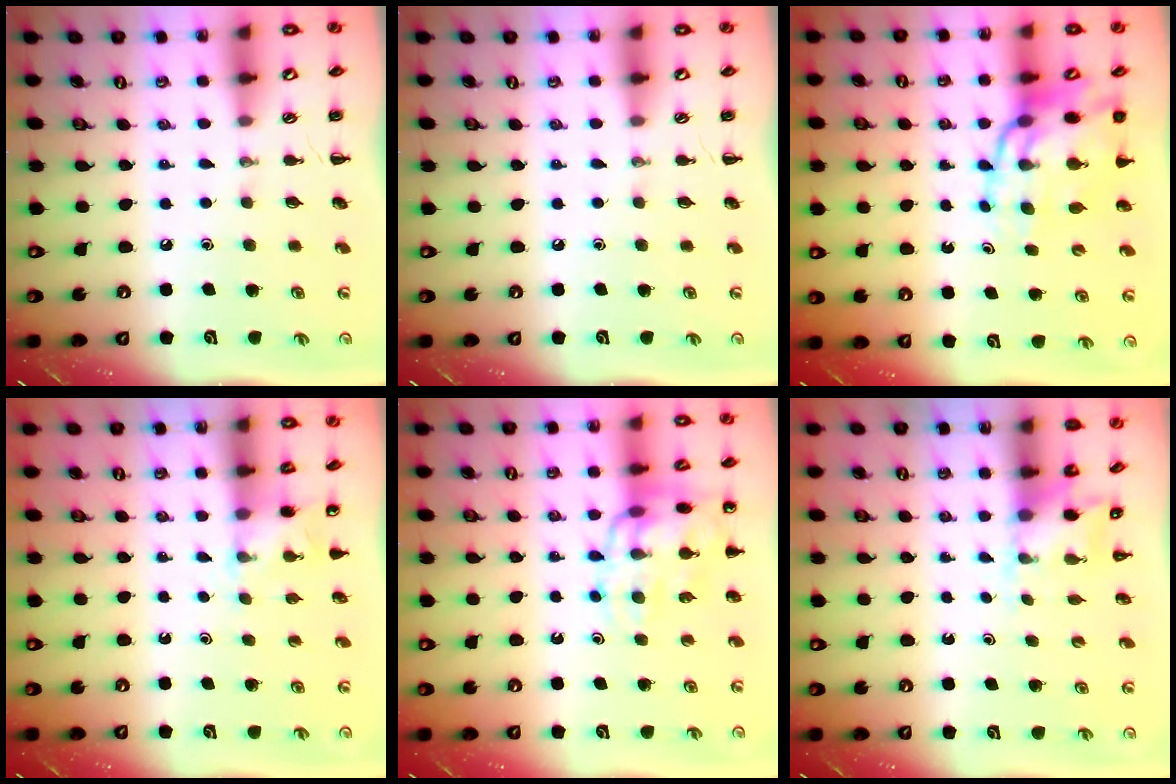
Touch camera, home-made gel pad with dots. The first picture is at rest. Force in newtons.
{"total": 0.0}
{"total": 15.5, "press": 14.9, "slide": 4.3}
{"total": 4.9, "press": 4.8, "slide": 1.0}
{"total": 15.2, "press": 15.0, "slide": 2.7}
{"total": 2.3, "press": 2.3, "slide": 0.6}